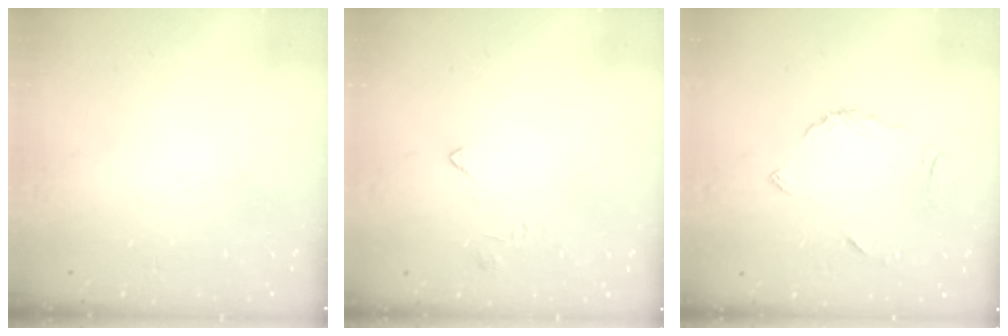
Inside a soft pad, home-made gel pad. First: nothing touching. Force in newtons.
{"total": 2.0, "press": 2.0, "slide": 0.4}
{"total": 7.7, "press": 7.7, "slide": 0.4}